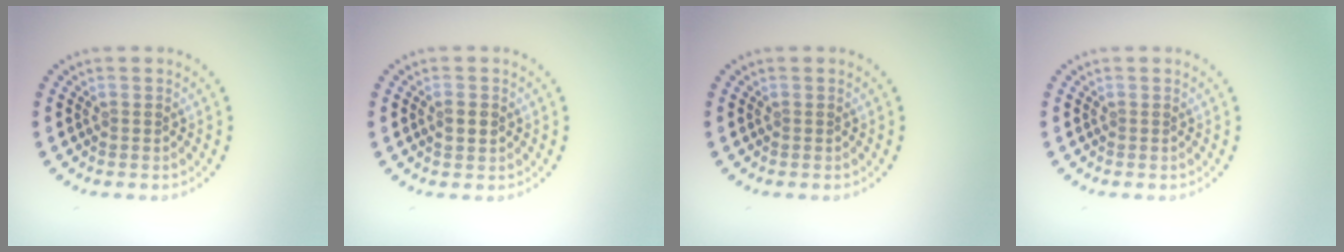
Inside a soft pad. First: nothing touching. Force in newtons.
{"total": 1.1, "press": 1.1, "slide": 0.1}
{"total": 0.0}
{"total": 0.0}